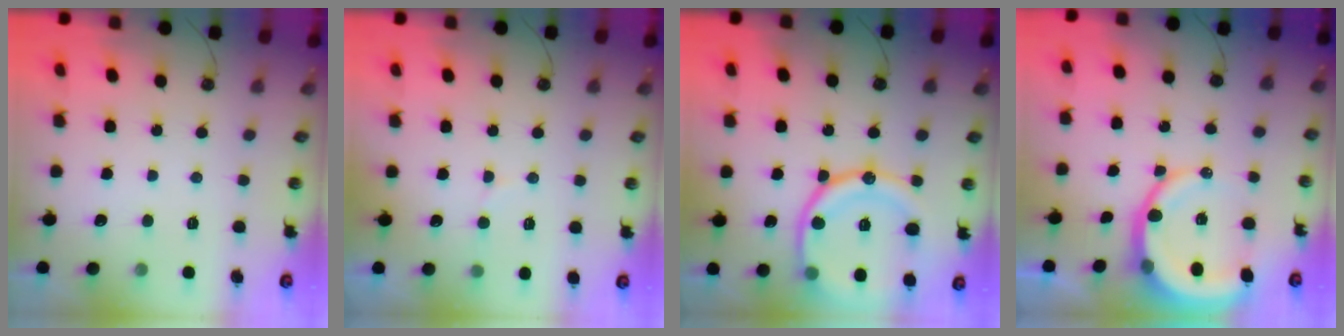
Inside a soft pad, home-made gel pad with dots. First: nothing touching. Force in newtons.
{"total": 7.1, "press": 7.0, "slide": 1.3}
{"total": 20.2, "press": 20.1, "slide": 2.4}
{"total": 11.0, "press": 10.8, "slide": 1.5}